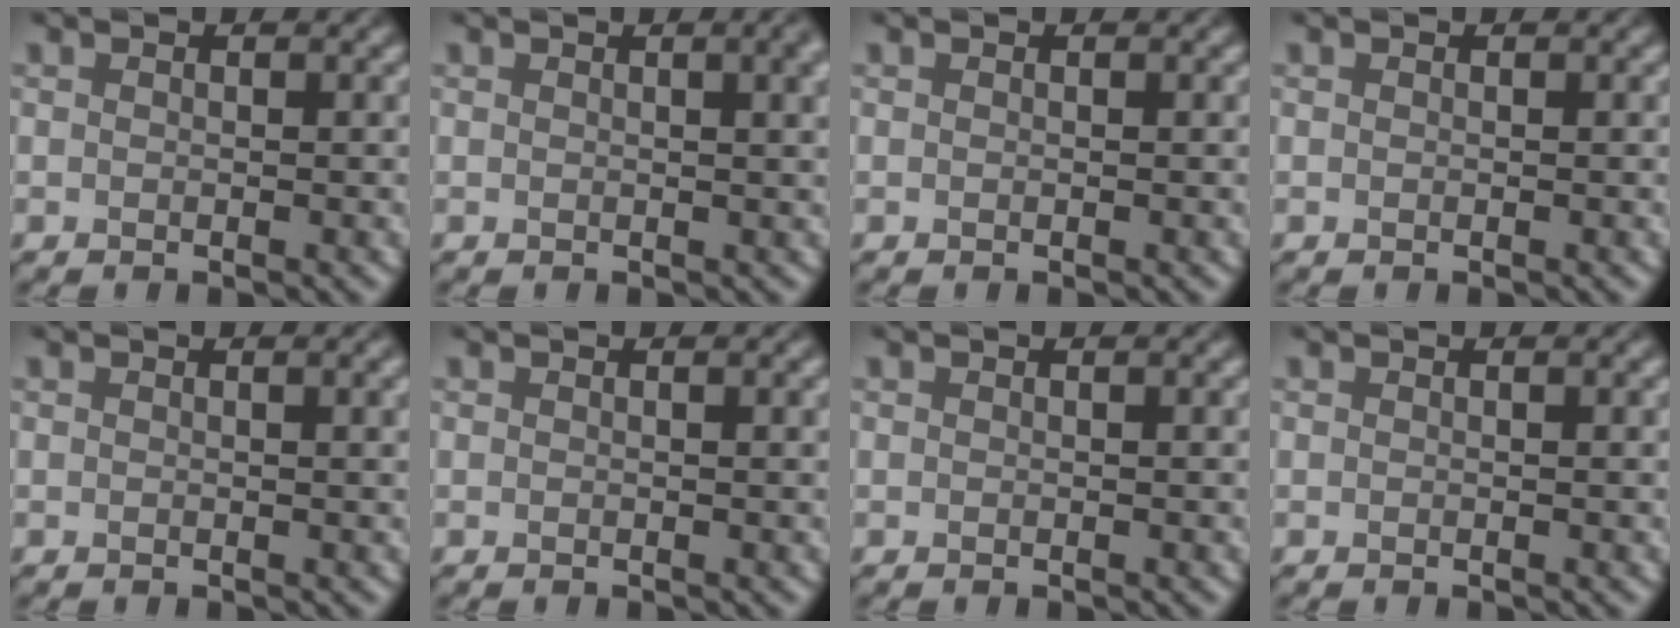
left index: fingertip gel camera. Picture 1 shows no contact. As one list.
[{"total": 4.2, "force": [1.5, 1.7, 3.5], "torque": [-0.023, 0.013, 0.011]}, {"total": 0.0}, {"total": 0.0}, {"total": 2.0, "force": [0.7, 0.6, 1.7], "torque": [-0.014, 0.006, 0.007]}, {"total": 1.3, "force": [0.5, 0.4, 1.2], "torque": [-0.011, 0.005, 0.004]}, {"total": 0.6, "force": [0.2, 0.2, 0.5], "torque": [-0.003, 0.004, 0.002]}, {"total": 0.9, "force": [0.3, 0.3, 0.8], "torque": [-0.006, 0.005, 0.003]}]